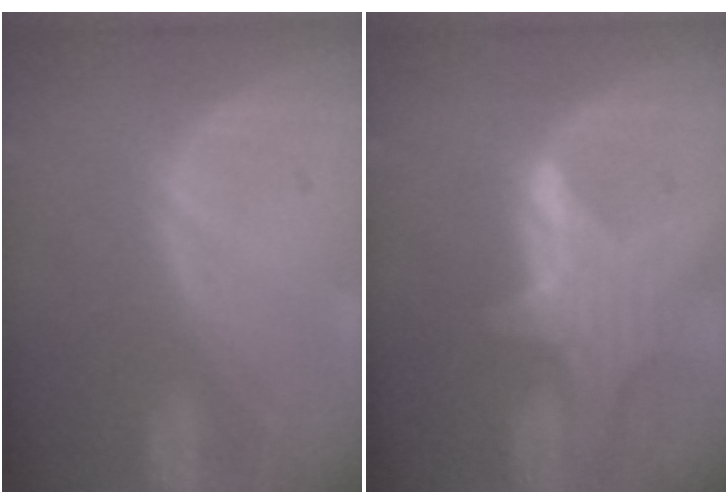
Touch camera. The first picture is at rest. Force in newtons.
{"total": 6.9, "press": 6.5, "slide": 2.4}